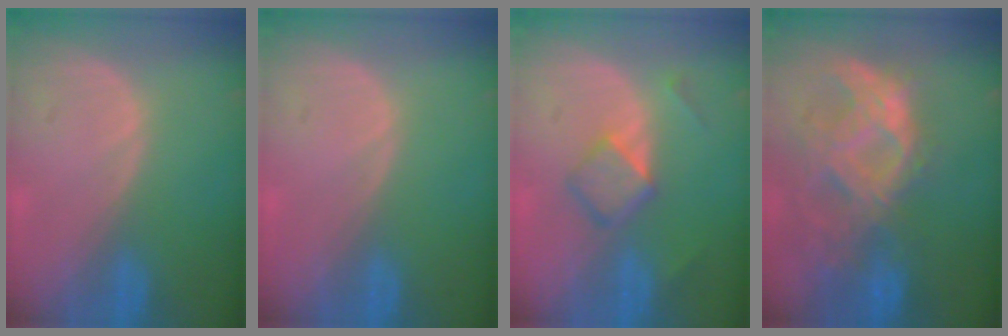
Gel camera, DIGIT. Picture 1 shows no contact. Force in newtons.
{"total": 0.0}
{"total": 4.6, "press": 4.5, "slide": 1.1}
{"total": 10.9, "press": 9.3, "slide": 5.7}